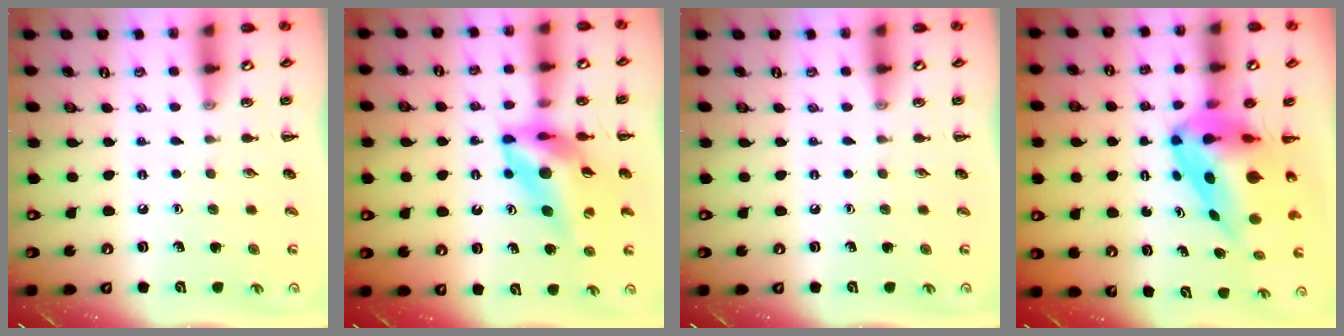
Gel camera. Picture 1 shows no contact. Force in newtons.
{"total": 12.5, "press": 11.9, "slide": 3.8}
{"total": 0.0}
{"total": 9.1, "press": 8.8, "slide": 2.4}